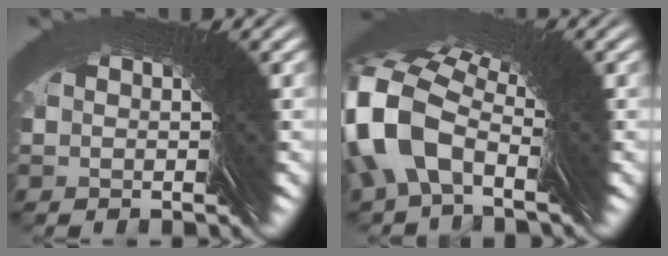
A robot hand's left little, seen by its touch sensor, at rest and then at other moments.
{"total": 5.9, "force": [3.1, 4.3, 2.5], "torque": [-0.064, 0.038, 0.026]}